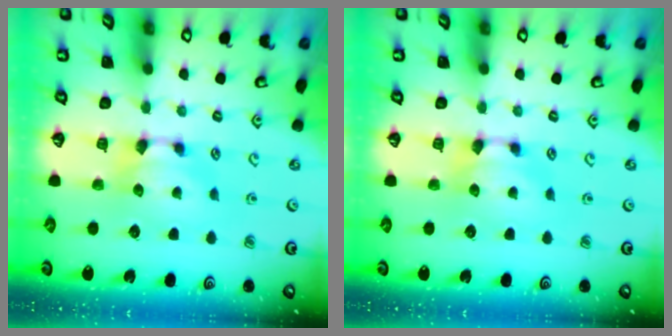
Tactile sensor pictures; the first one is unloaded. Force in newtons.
{"total": 0.0}